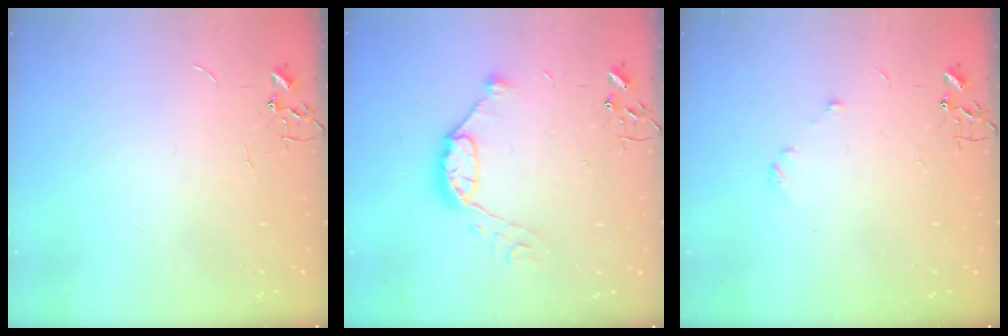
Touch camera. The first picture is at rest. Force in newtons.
{"total": 10.2, "press": 10.2, "slide": 1.0}
{"total": 5.1, "press": 5.0, "slide": 0.7}